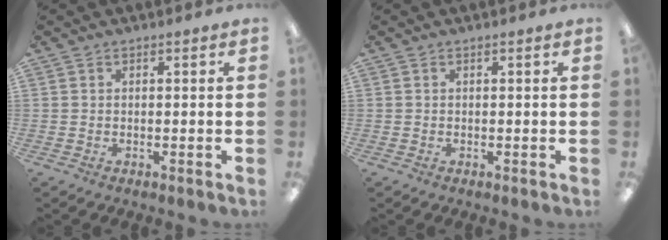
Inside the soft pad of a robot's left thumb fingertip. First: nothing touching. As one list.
[{"total": 0.0}]